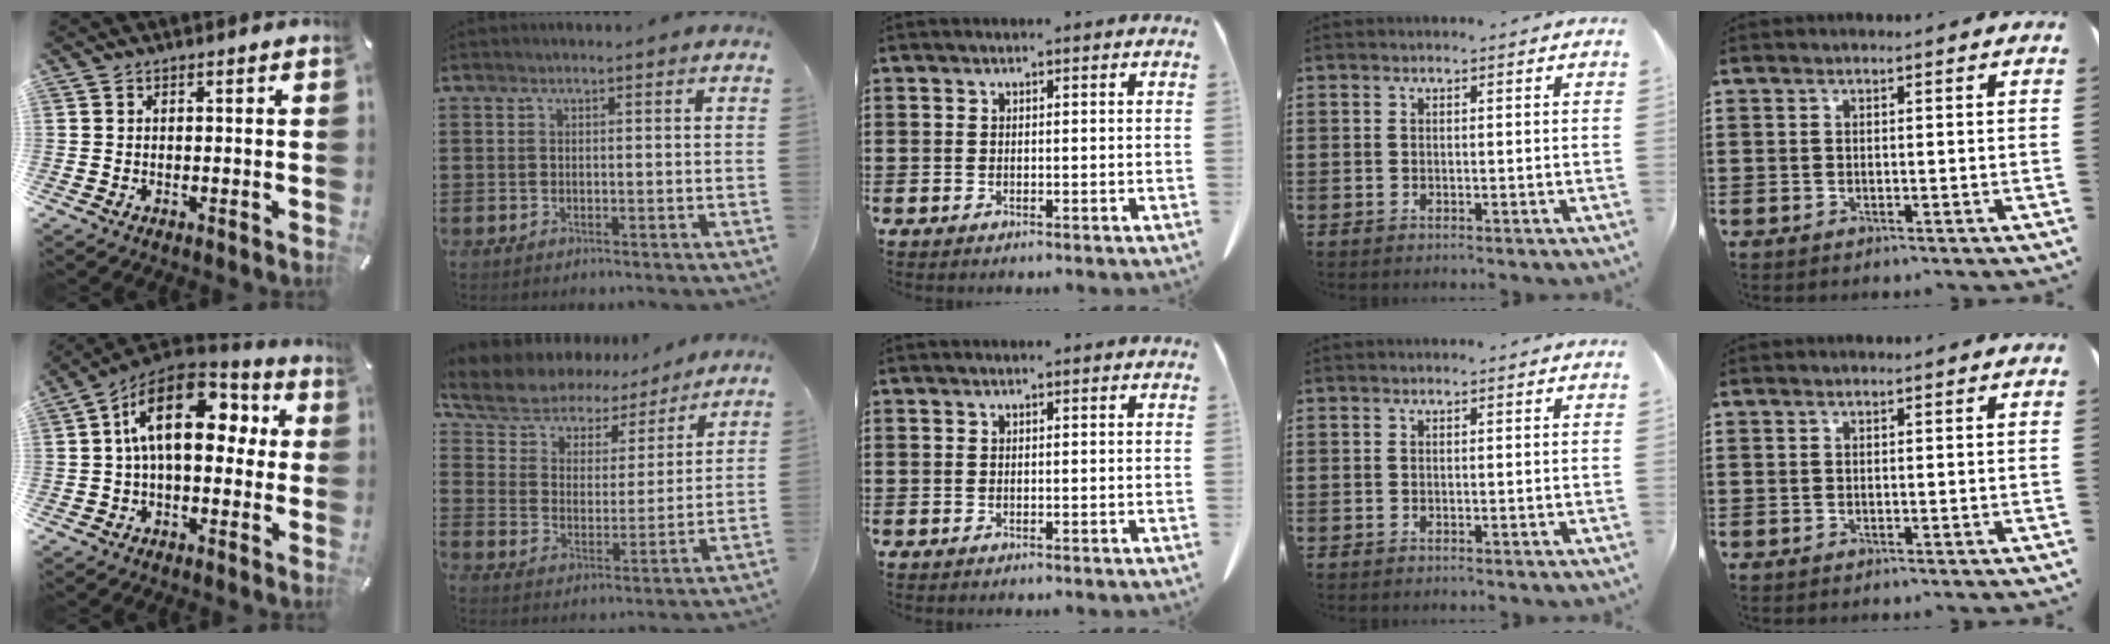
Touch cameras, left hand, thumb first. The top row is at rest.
{"thumb": {"total": 17.9, "force": [4.1, 10.0, 14.2], "torque": [-0.234, -0.014, 0.066]}, "index": {"total": 6.1, "force": [5.7, 2.0, 0.3], "torque": [-0.043, -0.039, 0.098]}}